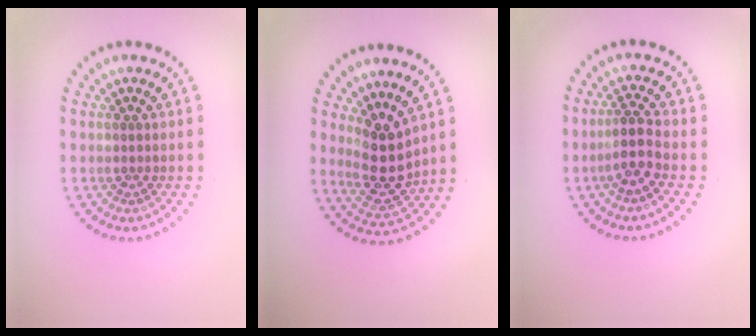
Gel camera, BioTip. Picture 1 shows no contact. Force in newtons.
{"total": 4.0, "press": 3.5, "slide": 1.8}
{"total": 2.7, "press": 2.1, "slide": 1.6}